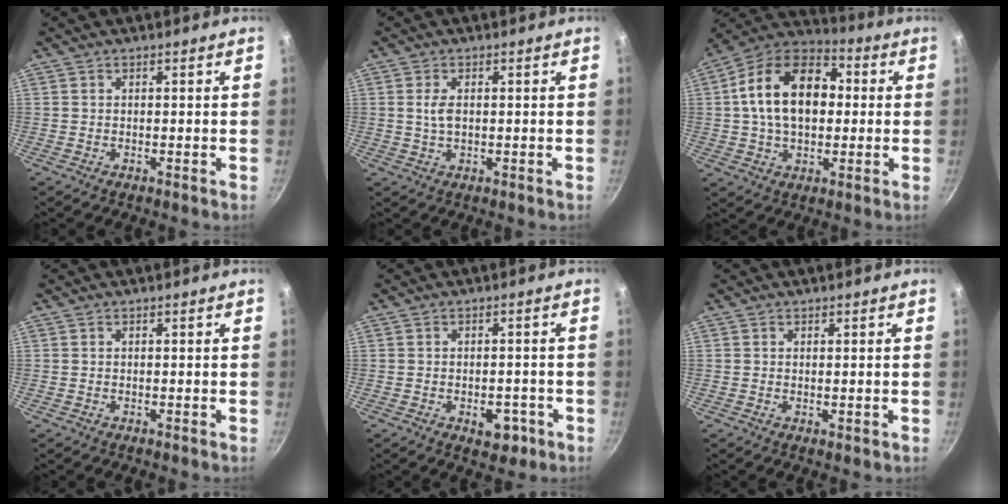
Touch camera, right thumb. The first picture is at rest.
{"total": 2.9, "force": [0.3, 1.6, 2.4], "torque": [-0.045, 0.001, 0.007]}
{"total": 18.7, "force": [1.8, 12.4, 13.9], "torque": [-0.204, 0.031, 0.014]}
{"total": 0.0}
{"total": 5.1, "force": [-2.1, 3.2, 3.4], "torque": [-0.021, 0.013, -0.020]}
{"total": 0.7, "force": [0.2, 0.2, 0.7], "torque": [-0.009, -0.006, 0.001]}